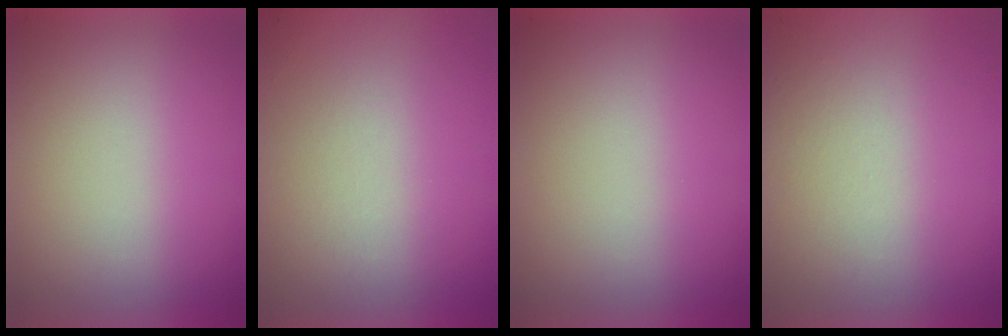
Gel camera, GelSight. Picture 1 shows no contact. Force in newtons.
{"total": 5.9}
{"total": 10.6}
{"total": 9.2}